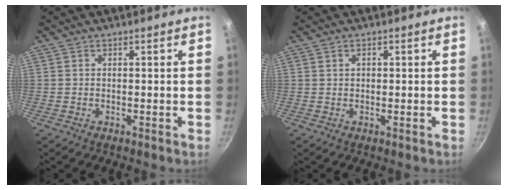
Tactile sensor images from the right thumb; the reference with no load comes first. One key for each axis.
{"total": 1.0, "fx": 0.3, "fy": 0.8, "fz": 0.6, "tx": -0.008, "ty": 0.004, "tz": 0.006}